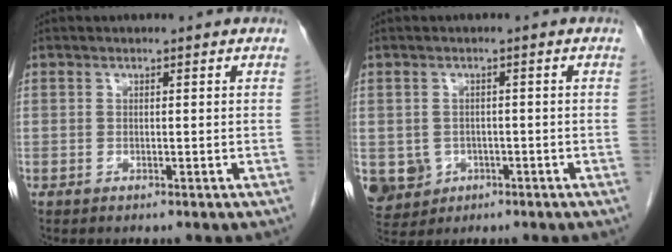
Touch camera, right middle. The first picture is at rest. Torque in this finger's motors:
{"motor_torque": [0.31, -0.06, 0.02, 0.00]}